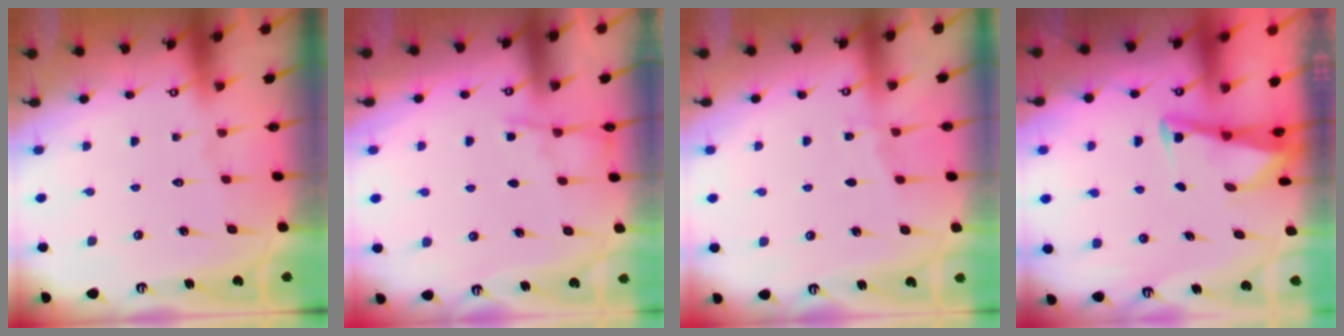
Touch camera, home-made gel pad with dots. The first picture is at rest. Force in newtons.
{"total": 4.1, "press": 4.0, "slide": 0.6}
{"total": 3.9, "press": 3.9, "slide": 0.5}
{"total": 2.8, "press": 2.8, "slide": 0.4}